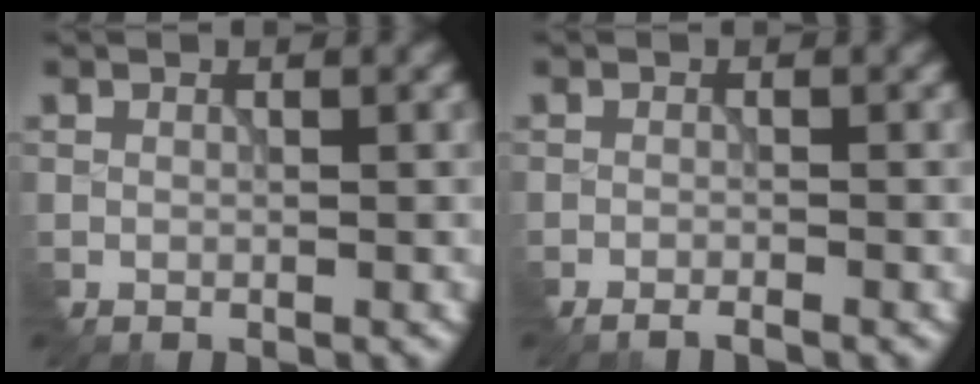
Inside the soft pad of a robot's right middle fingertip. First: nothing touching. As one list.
[{"total": 1.7, "force": [-1.5, -0.1, 0.8], "torque": [-0.017, -0.007, -0.027]}]